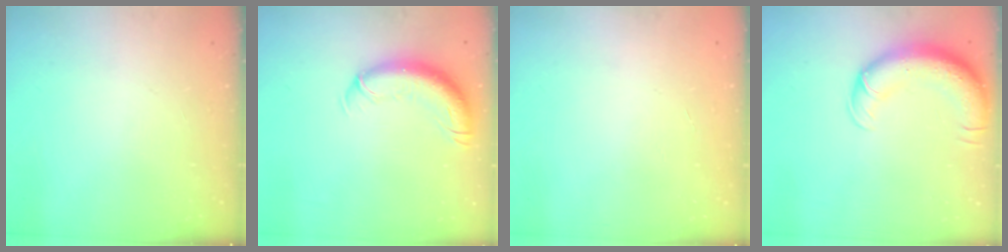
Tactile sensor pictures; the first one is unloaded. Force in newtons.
{"total": 13.1, "press": 12.7, "slide": 3.3}
{"total": 0.0}
{"total": 13.9, "press": 13.5, "slide": 3.3}